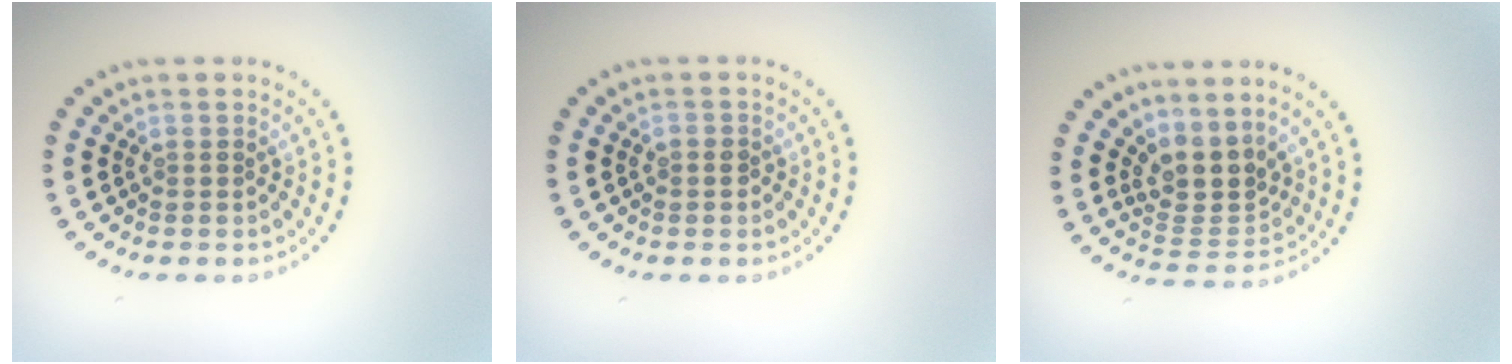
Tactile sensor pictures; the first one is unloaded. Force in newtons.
{"total": 0.5, "press": 0.4, "slide": 0.3}
{"total": 3.4, "press": 2.6, "slide": 2.2}